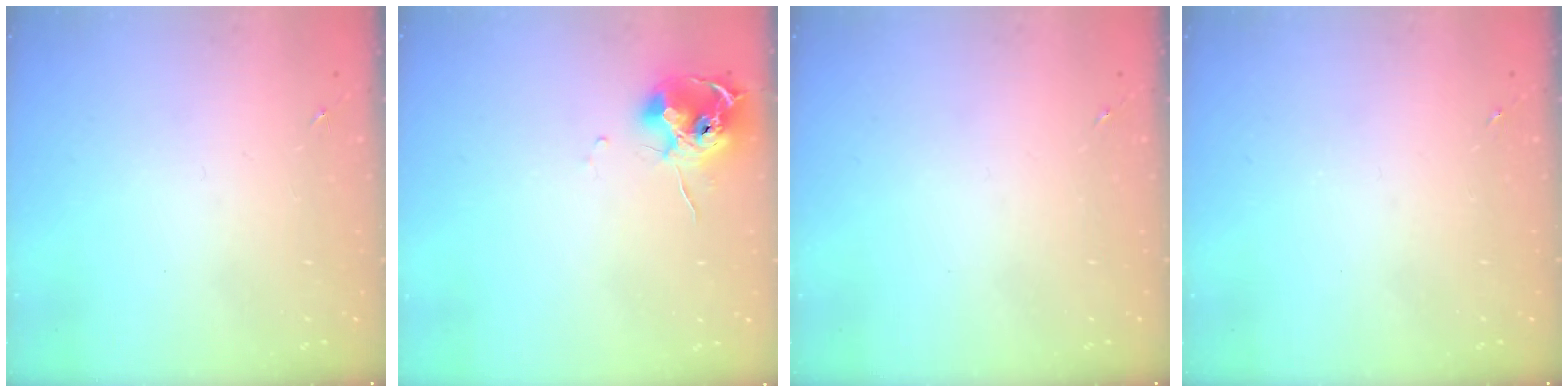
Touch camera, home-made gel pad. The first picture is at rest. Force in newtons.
{"total": 11.7, "press": 11.7, "slide": 0.7}
{"total": 0.0}
{"total": 0.0}